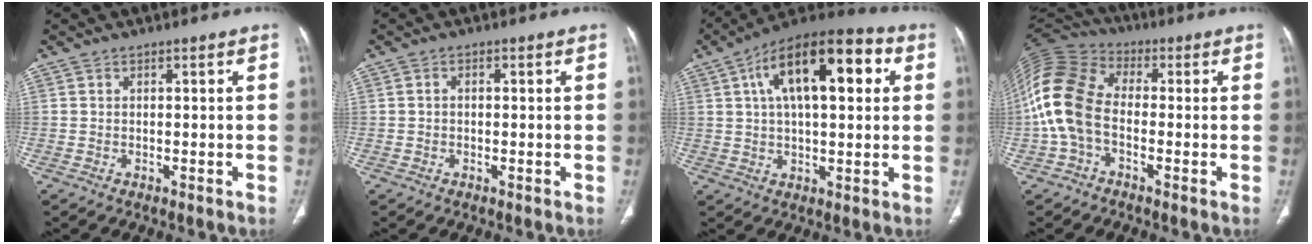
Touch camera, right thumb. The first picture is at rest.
{"total": 0.9, "force": [-0.1, 0.7, 0.6], "torque": [-0.009, 0.006, -0.003]}
{"total": 19.7, "force": [5.7, 8.8, 16.7], "torque": [-0.245, 0.021, 0.081]}
{"total": 14.1, "force": [-2.0, 9.2, 10.5], "torque": [-0.227, 0.033, -0.048]}